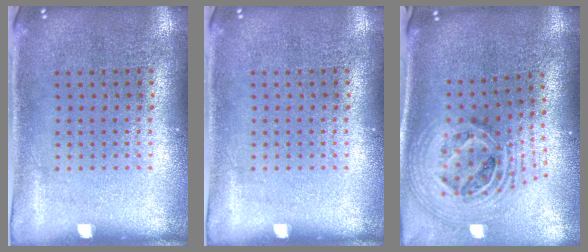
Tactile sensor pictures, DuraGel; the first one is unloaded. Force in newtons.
{"total": 0.0}
{"total": 2.7, "press": 1.9, "slide": 1.9}